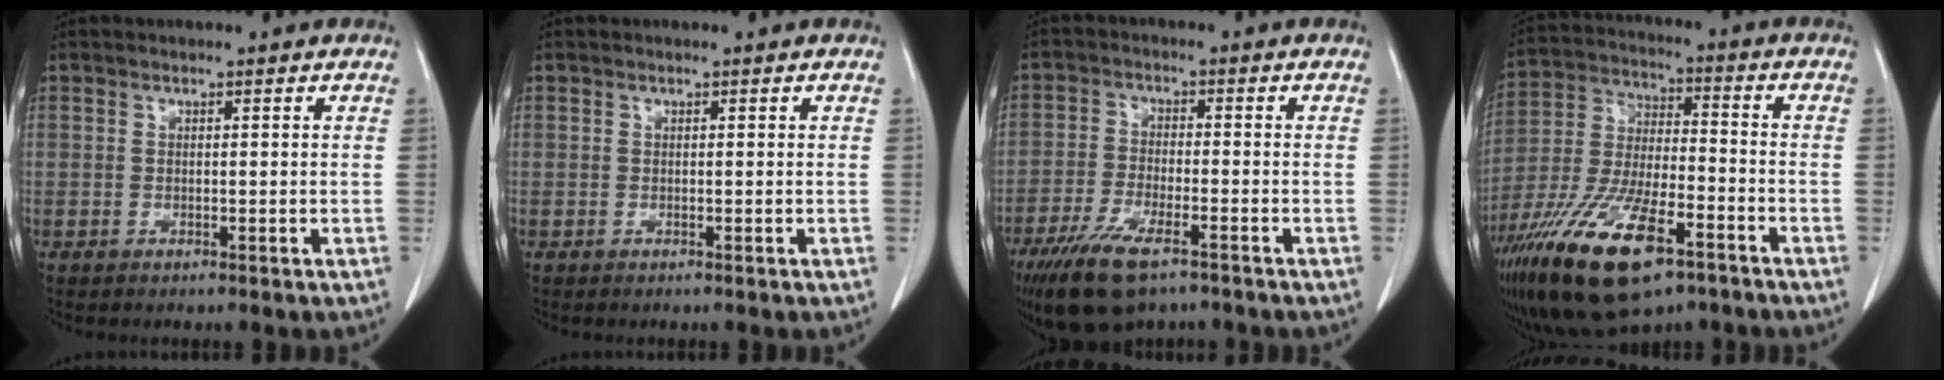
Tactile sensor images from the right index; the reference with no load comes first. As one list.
[{"total": 0.0}, {"total": 10.6, "force": [-7.2, 3.3, 7.0], "torque": [-0.133, -0.020, -0.127]}, {"total": 18.6, "force": [-10.8, 5.9, 14.0], "torque": [-0.299, -0.025, -0.194]}]